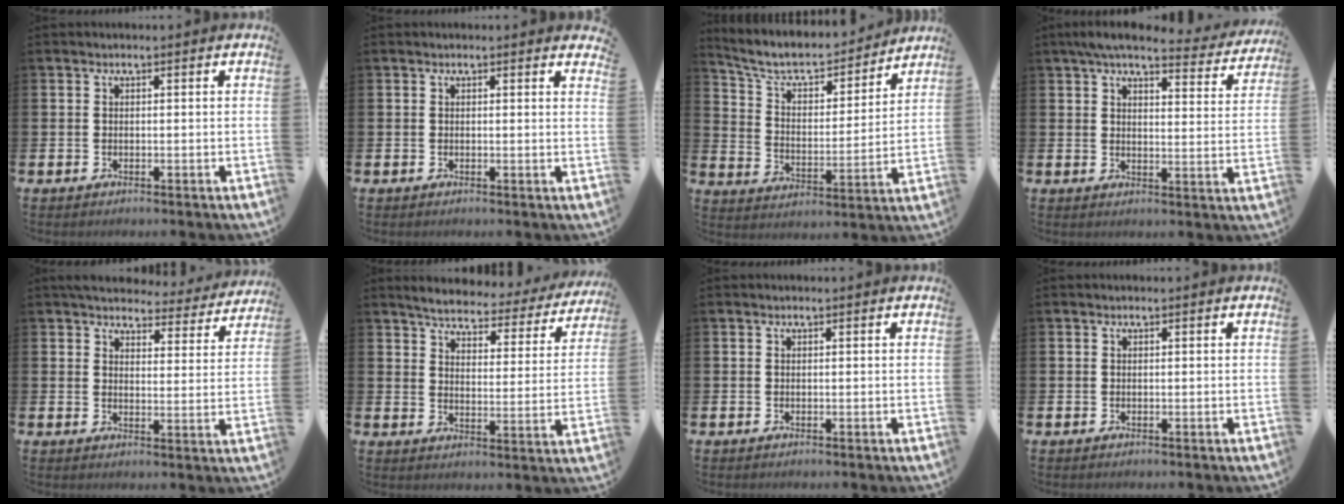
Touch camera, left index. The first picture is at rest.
{"total": 0.6, "force": [0.6, 0.0, 0.1], "torque": [0.000, 0.000, 0.012]}
{"total": 7.6, "force": [6.9, 2.1, 2.4], "torque": [-0.075, -0.052, 0.116]}
{"total": 5.5, "force": [4.8, 1.1, 2.4], "torque": [-0.051, -0.026, 0.078]}
{"total": 5.0, "force": [4.7, 1.3, 0.6], "torque": [-0.029, -0.035, 0.081]}
{"total": 4.7, "force": [4.4, 0.7, 1.3], "torque": [-0.040, -0.037, 0.067]}
{"total": 0.0}
{"total": 0.0}